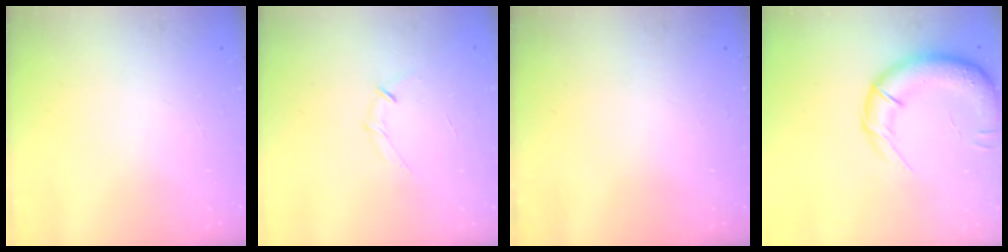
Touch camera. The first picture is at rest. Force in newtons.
{"total": 4.1, "press": 4.0, "slide": 0.9}
{"total": 0.0}
{"total": 15.8, "press": 15.3, "slide": 4.0}